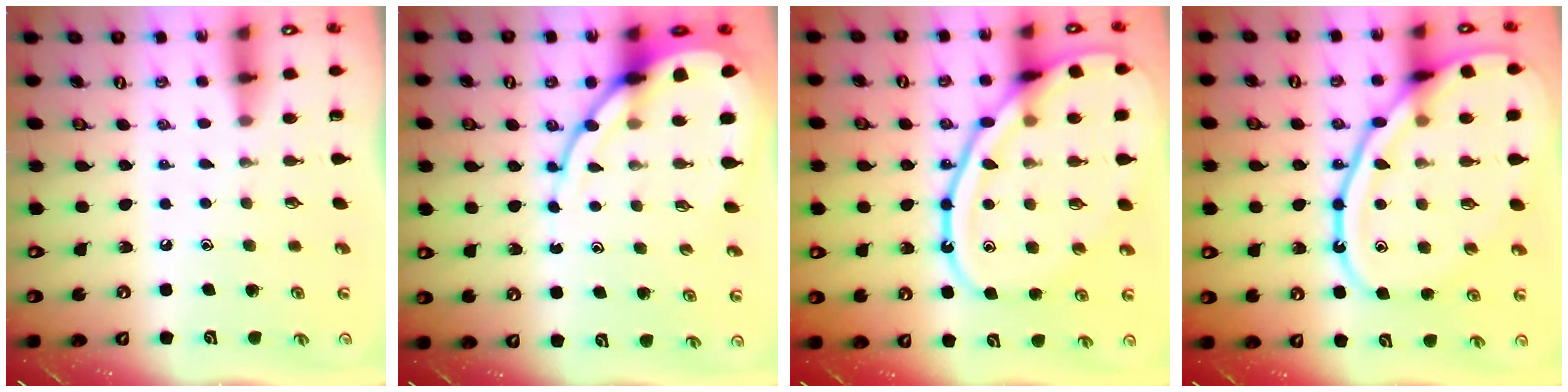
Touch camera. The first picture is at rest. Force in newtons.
{"total": 12.5, "press": 12.5, "slide": 1.1}
{"total": 19.6, "press": 19.5, "slide": 1.9}
{"total": 19.6, "press": 19.5, "slide": 1.9}